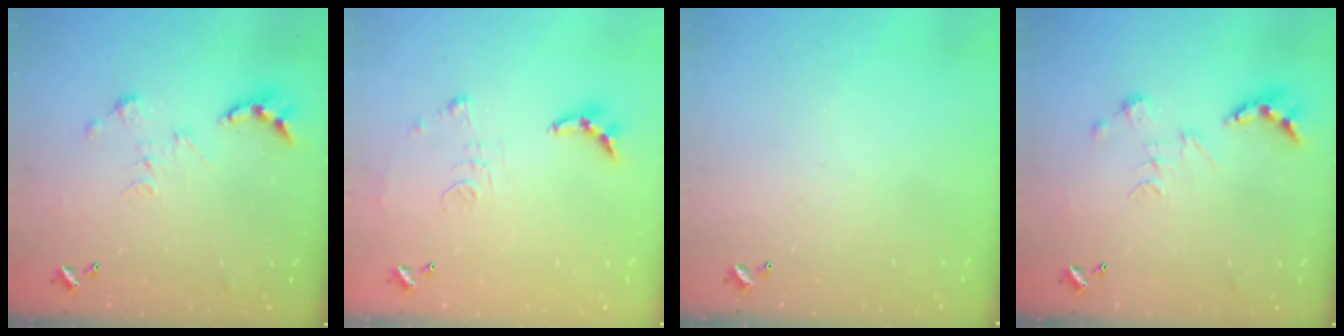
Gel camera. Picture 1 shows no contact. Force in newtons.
{"total": 9.3, "press": 9.3, "slide": 0.8}
{"total": 0.0}
{"total": 0.8, "press": 0.8, "slide": 0.3}